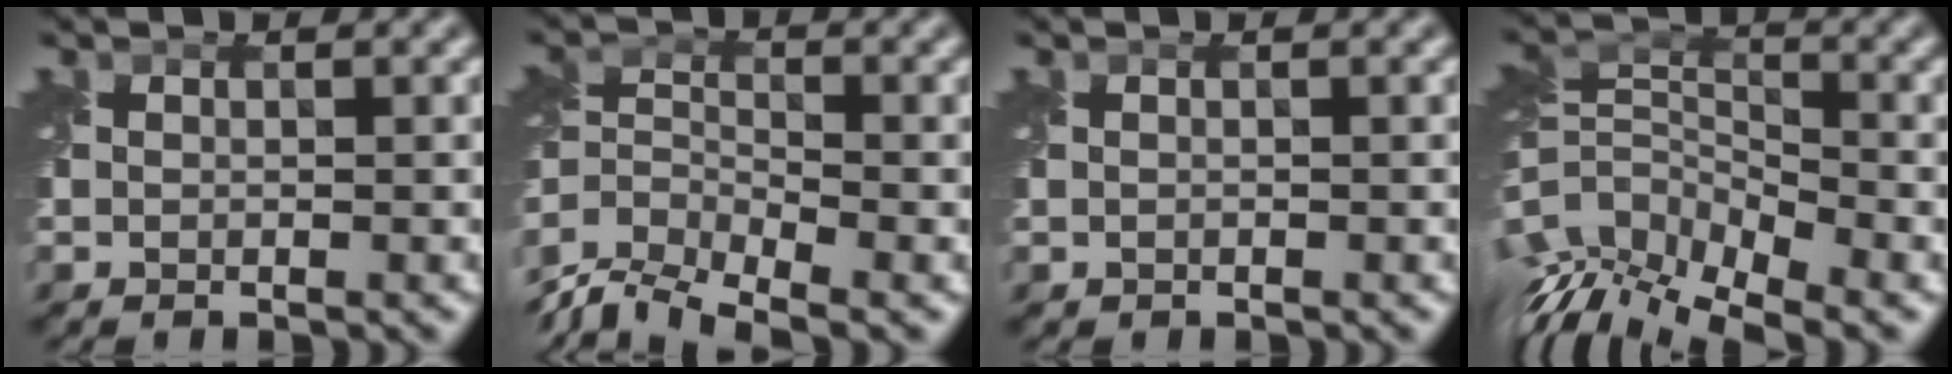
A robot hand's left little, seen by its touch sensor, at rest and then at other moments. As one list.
[{"total": 7.3, "force": [-5.7, 2.7, 3.6], "torque": [-0.065, -0.009, -0.117]}, {"total": 0.6, "force": [-0.1, 0.5, 0.2], "torque": [-0.006, -0.004, 0.003]}, {"total": 10.5, "force": [-6.7, 5.0, 6.3], "torque": [-0.135, -0.002, -0.124]}]